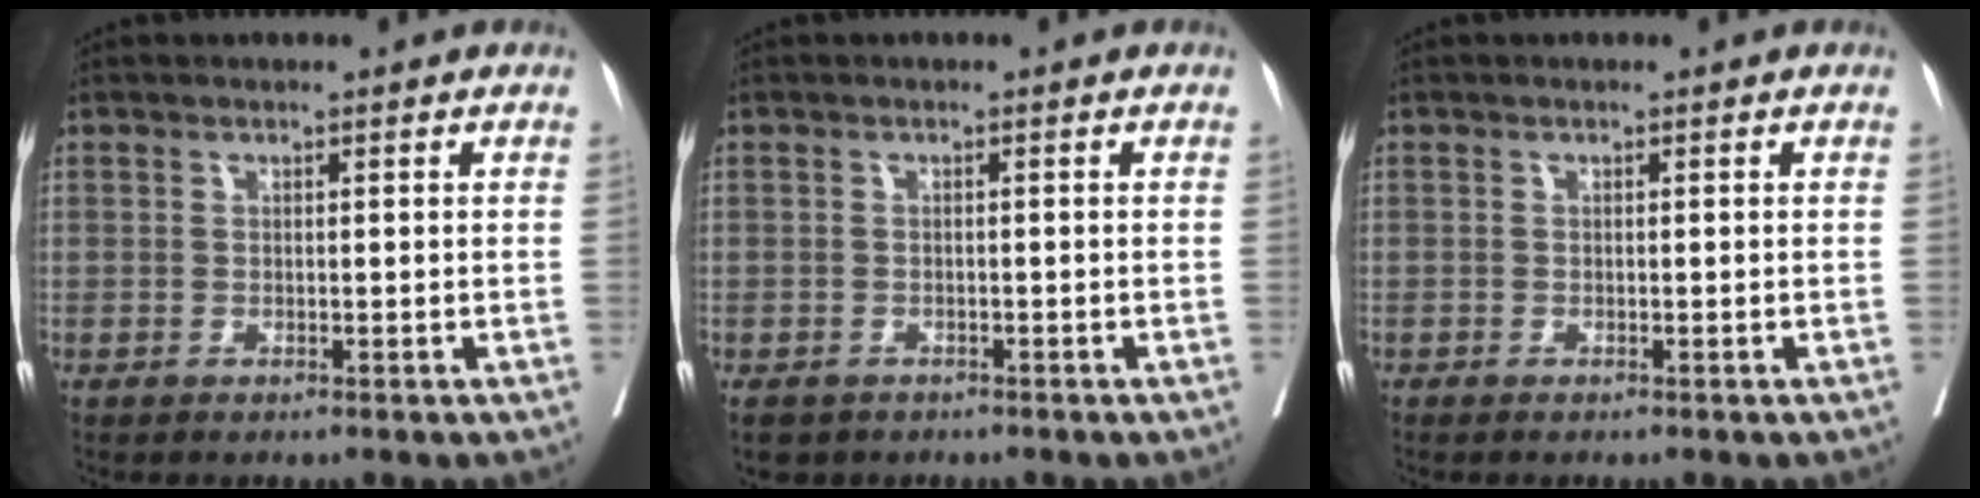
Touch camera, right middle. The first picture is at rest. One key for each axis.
{"total": 4.2, "fx": -2.9, "fy": 2.8, "fz": 1.0, "tx": -0.013, "ty": 0.000, "tz": -0.042}
{"total": 0.0}